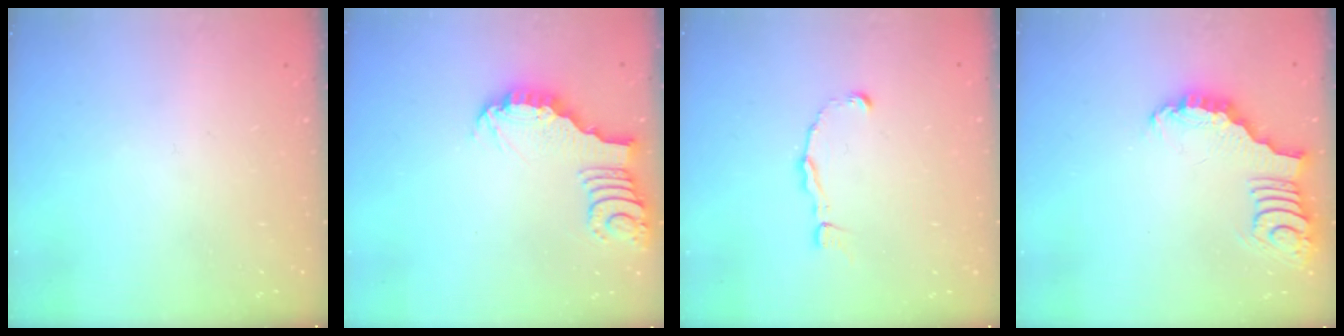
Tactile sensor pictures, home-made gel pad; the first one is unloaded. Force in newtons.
{"total": 3.6, "press": 3.5, "slide": 0.4}
{"total": 2.4, "press": 2.3, "slide": 0.4}
{"total": 3.6, "press": 3.5, "slide": 0.5}